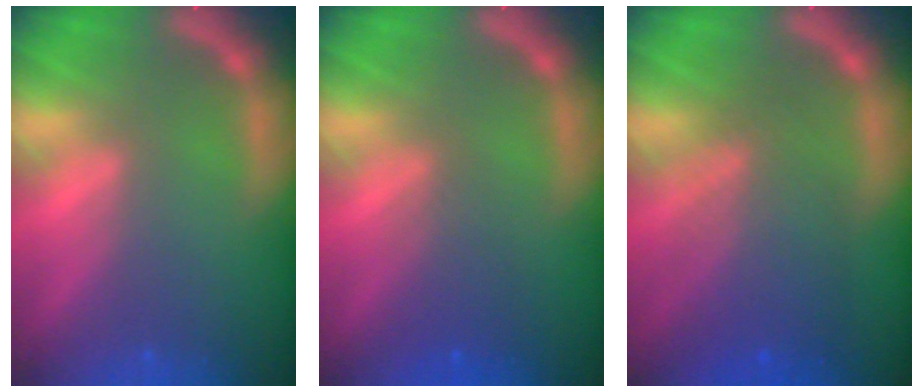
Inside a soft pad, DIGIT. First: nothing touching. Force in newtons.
{"total": 2.5}
{"total": 6.6}